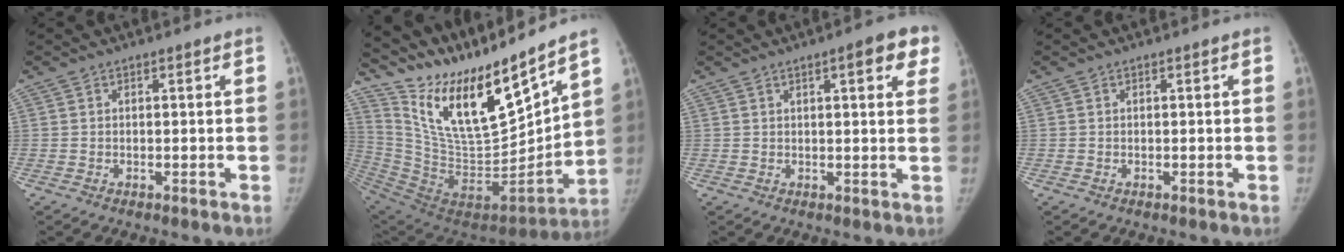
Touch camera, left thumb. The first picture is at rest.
{"total": 24.5, "force": [19.3, 5.2, 14.1], "torque": [-0.198, -0.114, 0.354]}
{"total": 7.0, "force": [3.4, 1.9, 5.7], "torque": [-0.046, -0.007, 0.036]}
{"total": 0.0}